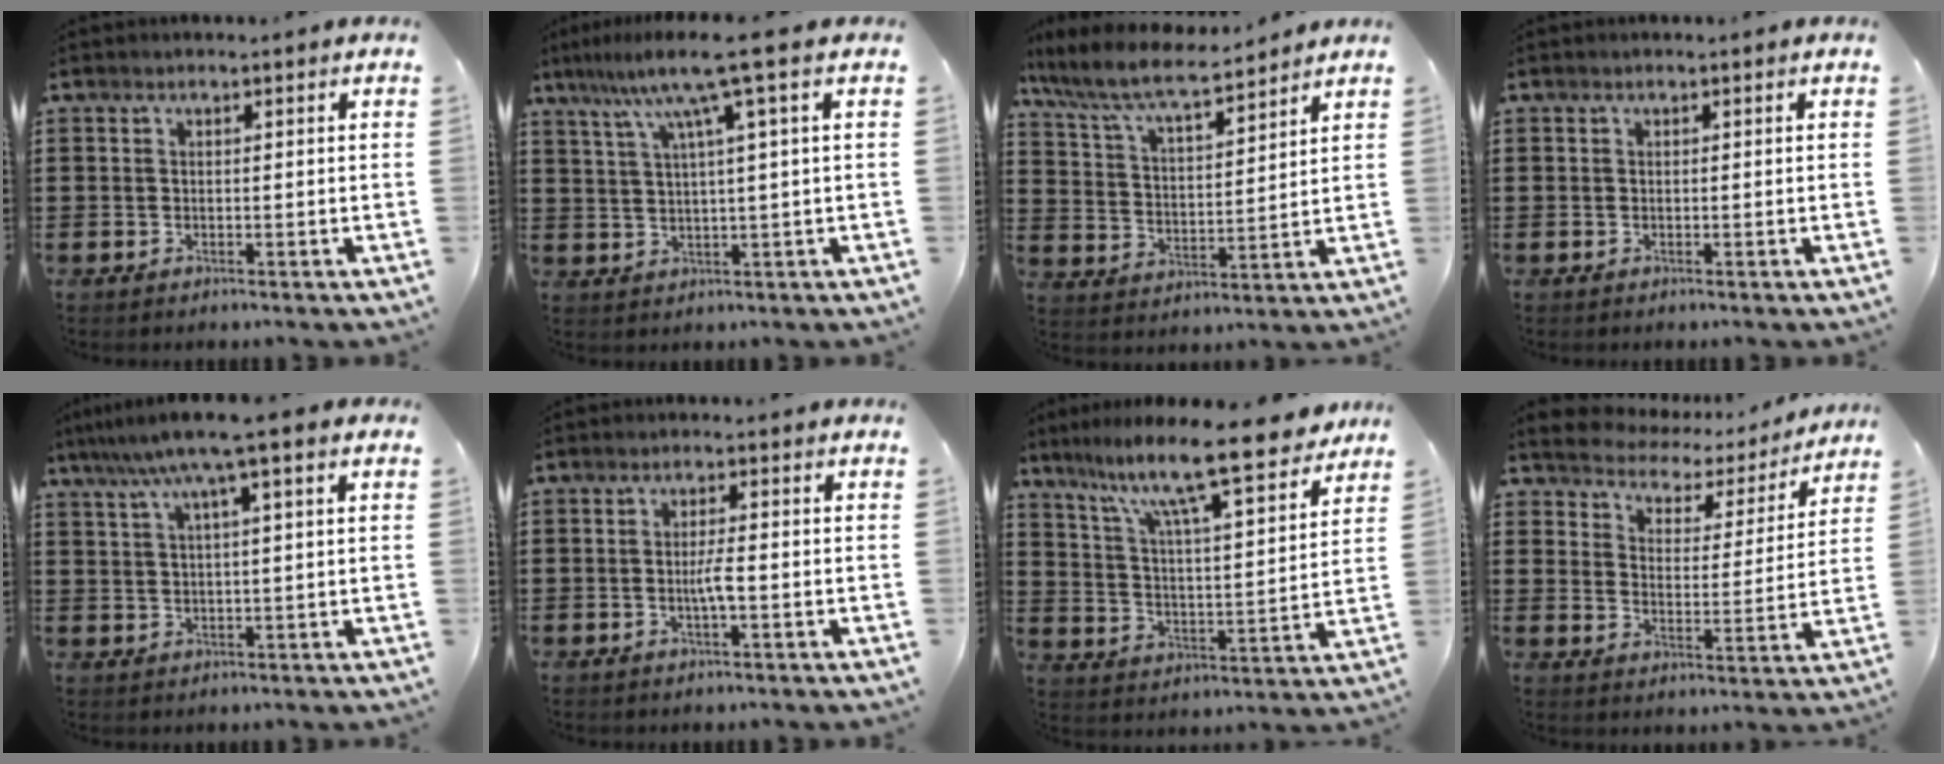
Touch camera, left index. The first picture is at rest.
{"total": 8.4, "force": [3.9, -0.7, 7.4], "torque": [-0.152, -0.005, 0.062]}
{"total": 7.4, "force": [6.4, 0.9, 3.5], "torque": [-0.094, -0.033, 0.108]}
{"total": 0.0}
{"total": 6.9, "force": [3.7, 0.0, 5.8], "torque": [-0.122, -0.003, 0.061]}
{"total": 3.0, "force": [-0.6, 0.4, 2.9], "torque": [-0.059, -0.002, -0.013]}
{"total": 12.1, "force": [9.8, 0.9, 6.9], "torque": [-0.151, -0.062, 0.161]}
{"total": 3.5, "force": [3.4, 0.7, -0.2], "torque": [-0.024, -0.030, 0.052]}